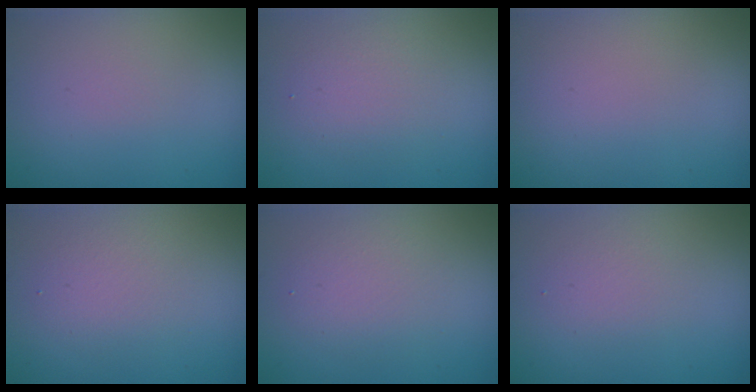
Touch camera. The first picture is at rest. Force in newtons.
{"total": 2.5, "press": 2.5, "slide": 0.2}
{"total": 0.0}
{"total": 2.4, "press": 2.4, "slide": 0.2}
{"total": 2.9, "press": 2.8, "slide": 0.3}
{"total": 1.7, "press": 1.7, "slide": 0.2}